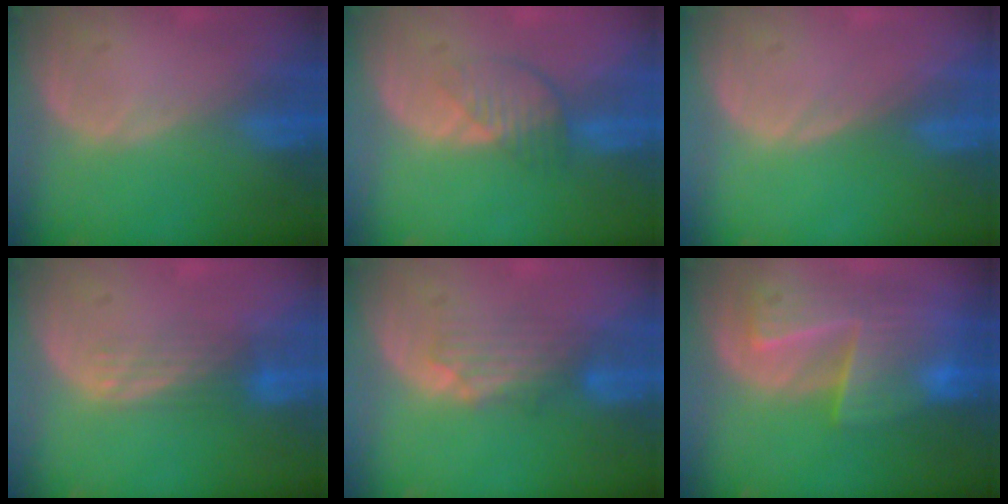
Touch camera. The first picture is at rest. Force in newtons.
{"total": 3.9, "press": 3.6, "slide": 1.5}
{"total": 0.0}
{"total": 3.7, "press": 3.0, "slide": 2.2}
{"total": 3.9, "press": 3.7, "slide": 1.0}
{"total": 9.1, "press": 8.2, "slide": 3.9}